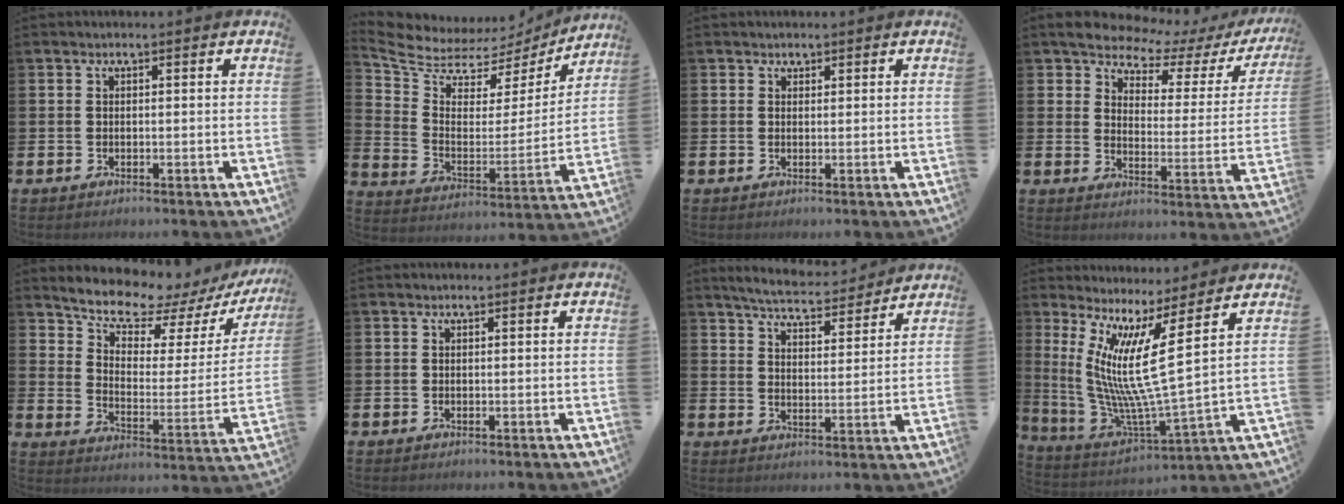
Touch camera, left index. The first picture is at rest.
{"total": 7.1, "force": [6.4, 2.9, 0.8], "torque": [-0.060, -0.058, 0.109]}
{"total": 0.9, "force": [0.7, 0.5, -0.1], "torque": [0.015, -0.002, 0.010]}
{"total": 7.6, "force": [6.8, 2.3, 2.2], "torque": [-0.064, -0.050, 0.115]}
{"total": 8.3, "force": [7.7, 2.0, 2.1], "torque": [-0.067, -0.066, 0.130]}
{"total": 0.0}
{"total": 5.8, "force": [5.6, 0.6, 1.3], "torque": [-0.037, -0.035, 0.096]}
{"total": 10.7, "force": [5.0, 0.2, 9.4], "torque": [-0.180, -0.068, 0.074]}